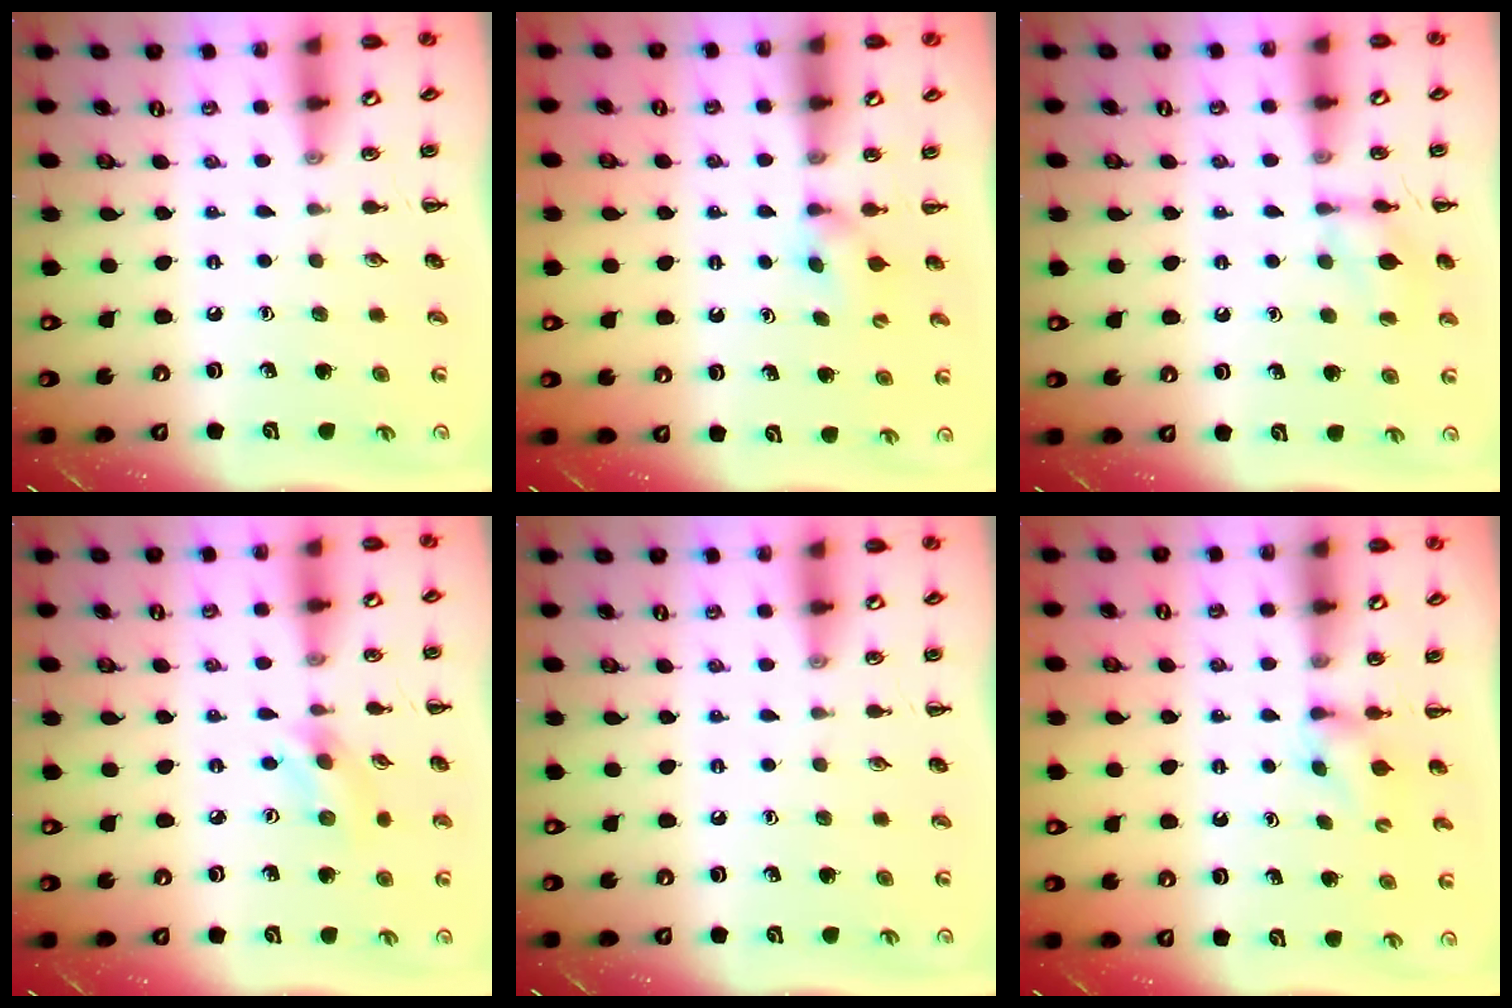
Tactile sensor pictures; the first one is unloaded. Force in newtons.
{"total": 3.4, "press": 3.2, "slide": 1.2}
{"total": 10.1, "press": 10.0, "slide": 0.7}
{"total": 2.8, "press": 2.7, "slide": 0.6}
{"total": 0.0}
{"total": 2.8, "press": 2.5, "slide": 1.3}